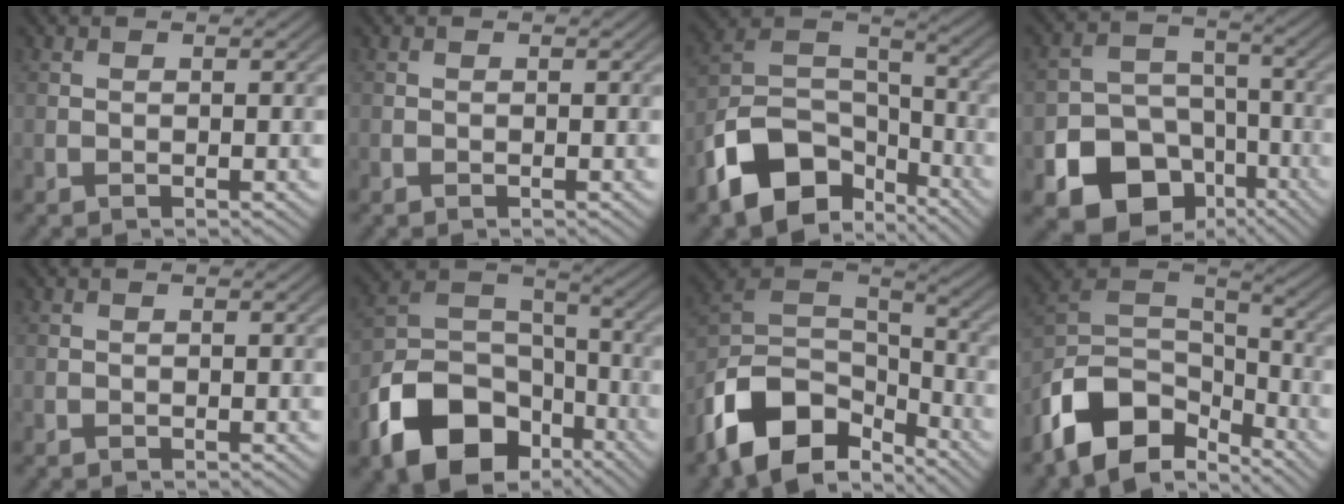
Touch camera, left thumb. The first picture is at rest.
{"total": 0.0}
{"total": 13.1, "force": [-7.6, 7.7, 7.4], "torque": [-0.153, -0.016, -0.151]}
{"total": 14.6, "force": [-7.9, 11.0, 5.7], "torque": [-0.116, -0.046, -0.138]}
{"total": 0.0}
{"total": 15.0, "force": [-8.3, 9.7, 8.0], "torque": [-0.183, -0.032, -0.159]}
{"total": 13.6, "force": [-8.4, 7.4, 7.7], "torque": [-0.185, -0.012, -0.165]}
{"total": 12.4, "force": [-7.8, 6.6, 7.0], "torque": [-0.157, -0.009, -0.156]}